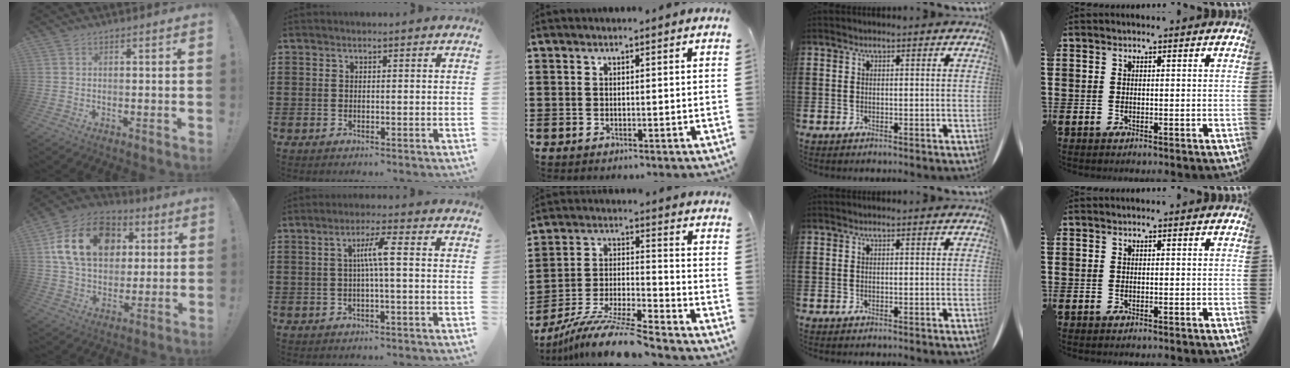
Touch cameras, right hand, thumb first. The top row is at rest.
{"thumb": {"total": 20.8, "force": [6.6, 15.0, 12.9], "torque": [-0.210, -0.011, 0.123]}, "index": {"total": 4.5, "force": [0.1, 0.1, 4.5], "torque": [-0.085, 0.004, -0.004]}, "middle": {"total": 10.9, "force": [-9.8, 0.2, 4.7], "torque": [-0.089, 0.011, -0.193]}}